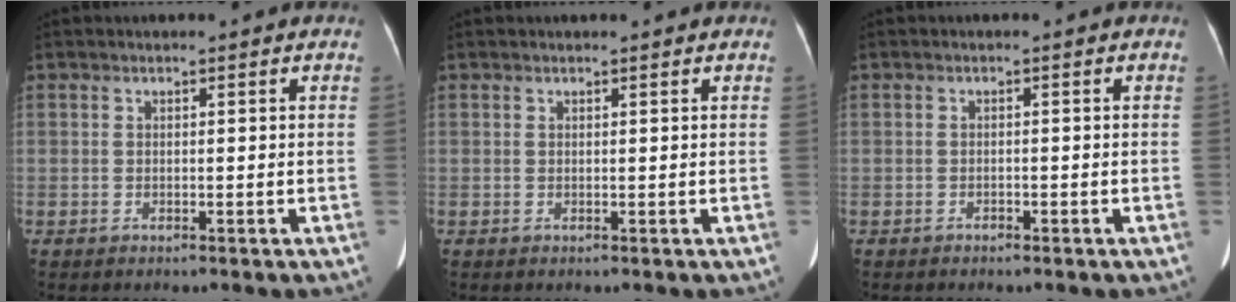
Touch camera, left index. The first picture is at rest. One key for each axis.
{"total": 1.0, "fx": 0.9, "fy": 0.0, "fz": 0.4, "tx": -0.008, "ty": 0.009, "tz": 0.011}
{"total": 0.8, "fx": -0.7, "fy": 0.2, "fz": 0.1, "tx": -0.007, "ty": -0.003, "tz": -0.014}